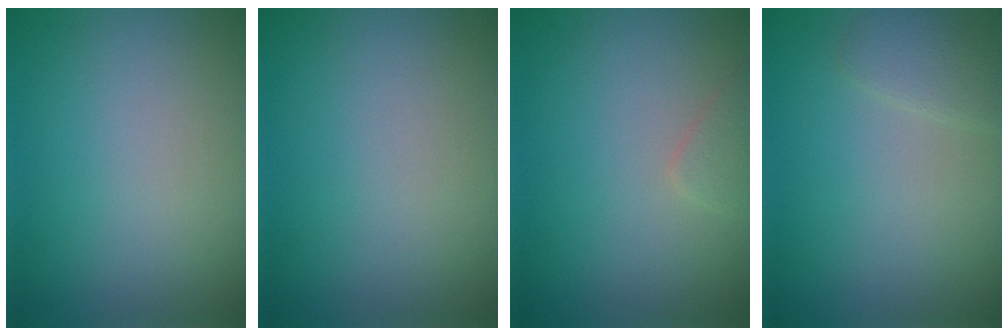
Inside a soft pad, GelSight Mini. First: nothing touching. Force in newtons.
{"total": 0.0}
{"total": 1.2, "press": 1.1, "slide": 0.1}
{"total": 1.6, "press": 1.6, "slide": 0.1}